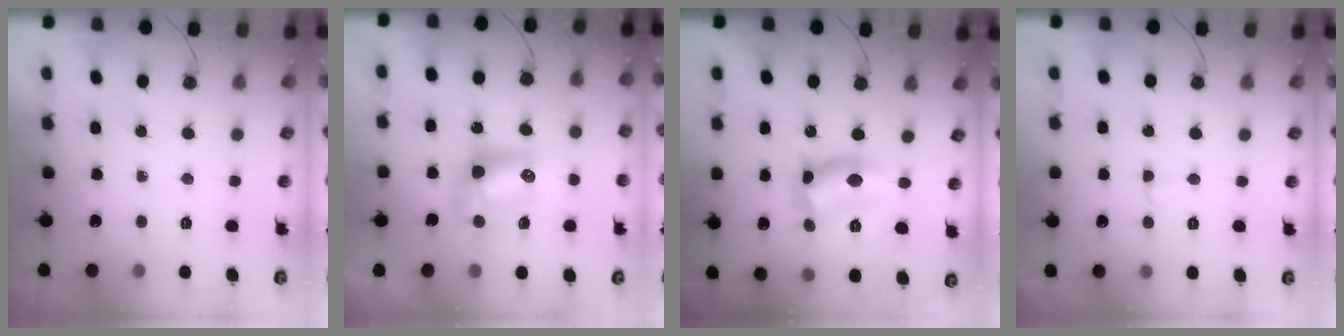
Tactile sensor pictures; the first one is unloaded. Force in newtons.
{"total": 9.8, "press": 9.7, "slide": 1.0}
{"total": 12.3, "press": 12.3, "slide": 0.7}
{"total": 2.6, "press": 2.5, "slide": 0.5}